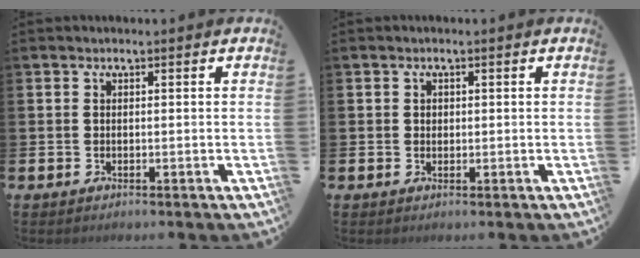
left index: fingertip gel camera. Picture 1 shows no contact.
{"total": 0.9, "force": [0.4, 0.7, 0.3], "torque": [0.003, 0.004, 0.004]}